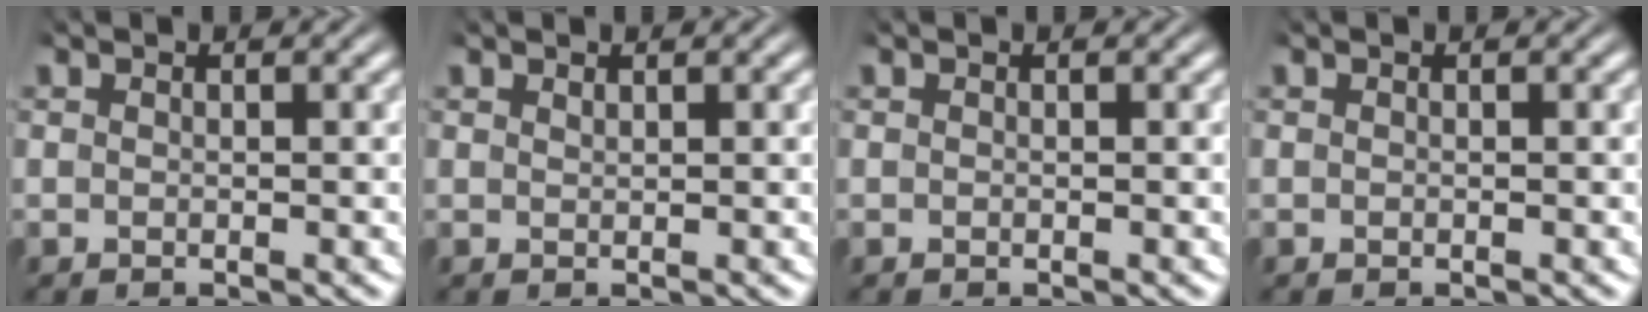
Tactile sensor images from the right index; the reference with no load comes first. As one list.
[{"total": 0.7, "force": [0.5, -0.5, 0.0], "torque": [0.007, -0.004, 0.014]}, {"total": 0.0}, {"total": 0.0}]